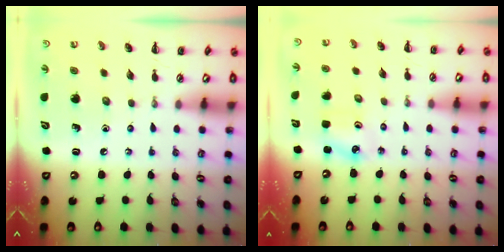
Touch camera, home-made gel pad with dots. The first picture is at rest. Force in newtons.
{"total": 2.9, "press": 2.9, "slide": 0.6}